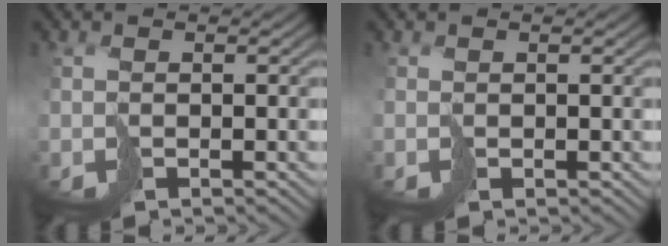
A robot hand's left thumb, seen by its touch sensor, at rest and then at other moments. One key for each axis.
{"total": 0.0}